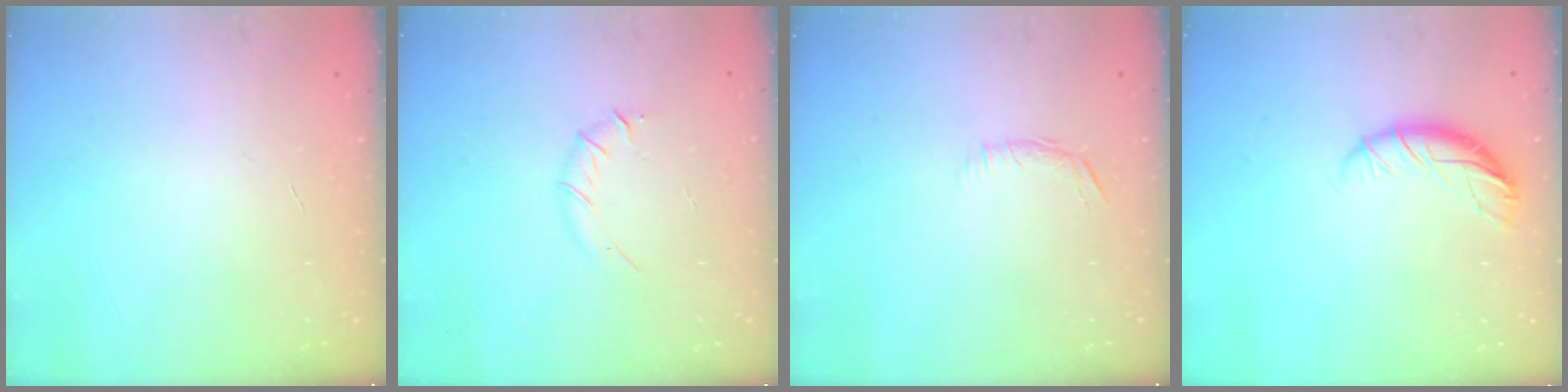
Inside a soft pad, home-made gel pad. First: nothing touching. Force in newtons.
{"total": 5.4, "press": 5.1, "slide": 1.6}
{"total": 6.2, "press": 5.9, "slide": 1.9}
{"total": 9.2, "press": 9.1, "slide": 1.3}